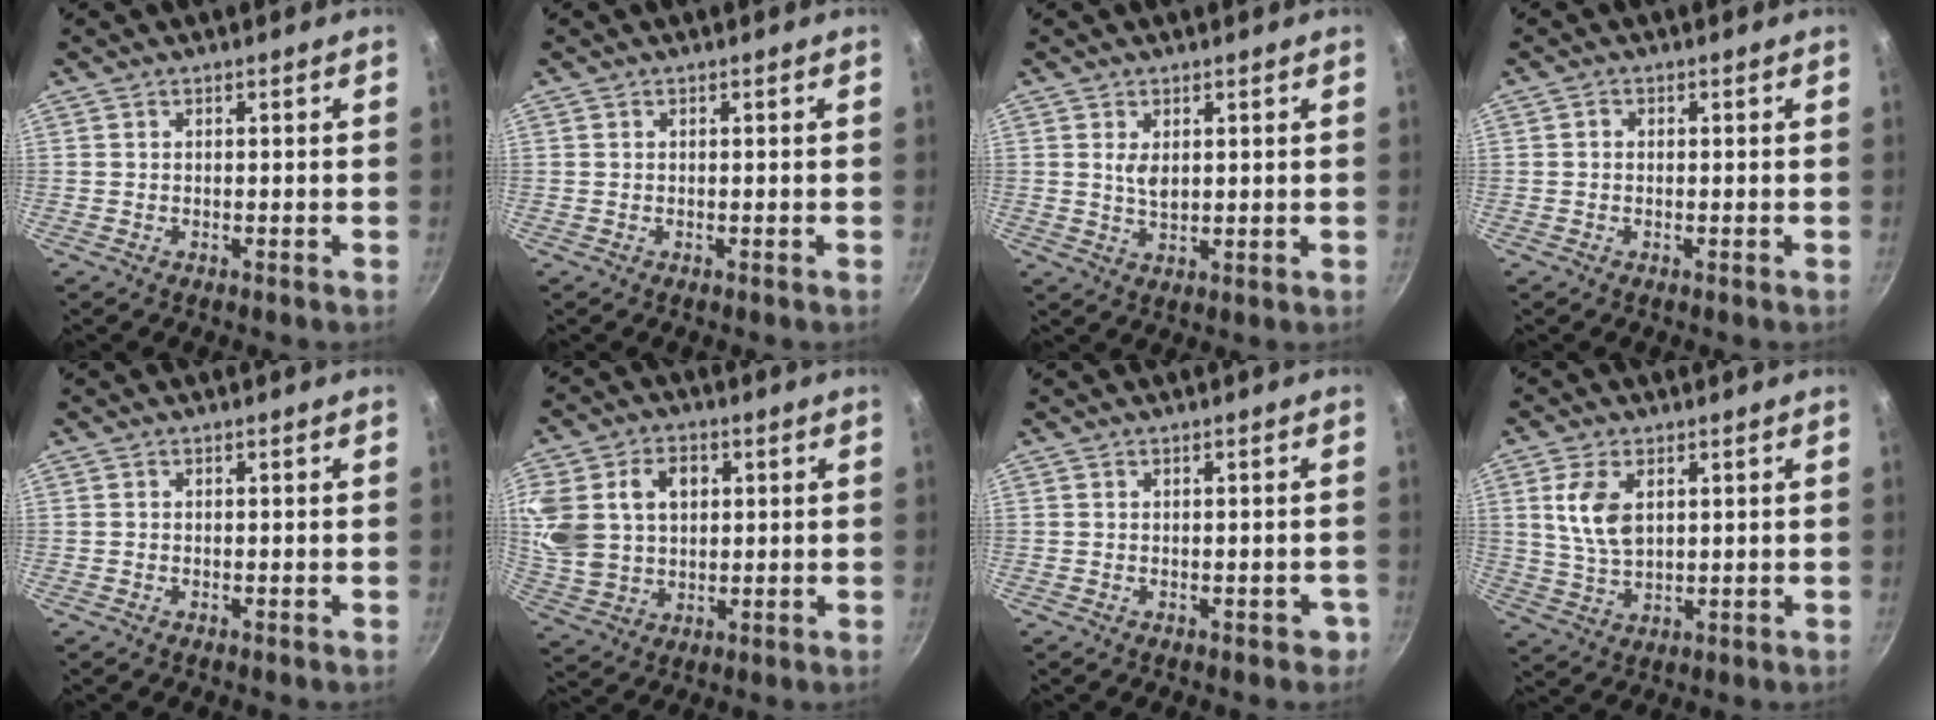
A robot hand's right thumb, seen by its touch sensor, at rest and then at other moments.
{"total": 0.0}
{"total": 3.6, "force": [1.1, 1.9, 2.8], "torque": [-0.047, -0.009, 0.023]}
{"total": 1.0, "force": [0.0, 0.8, 0.5], "torque": [-0.009, 0.006, 0.000]}
{"total": 0.0}
{"total": 16.8, "force": [4.1, 12.7, 10.2], "torque": [-0.211, 0.008, 0.083]}
{"total": 2.1, "force": [-0.9, 1.3, 1.5], "torque": [-0.001, 0.012, -0.007]}
{"total": 7.9, "force": [2.3, 4.6, 6.0], "torque": [-0.112, -0.013, 0.048]}